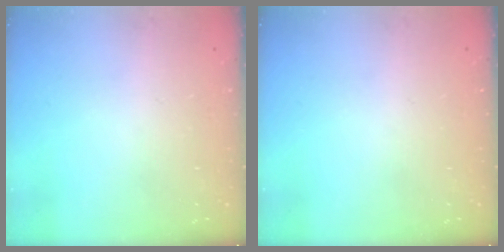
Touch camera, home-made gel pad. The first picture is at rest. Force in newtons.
{"total": 0.0}